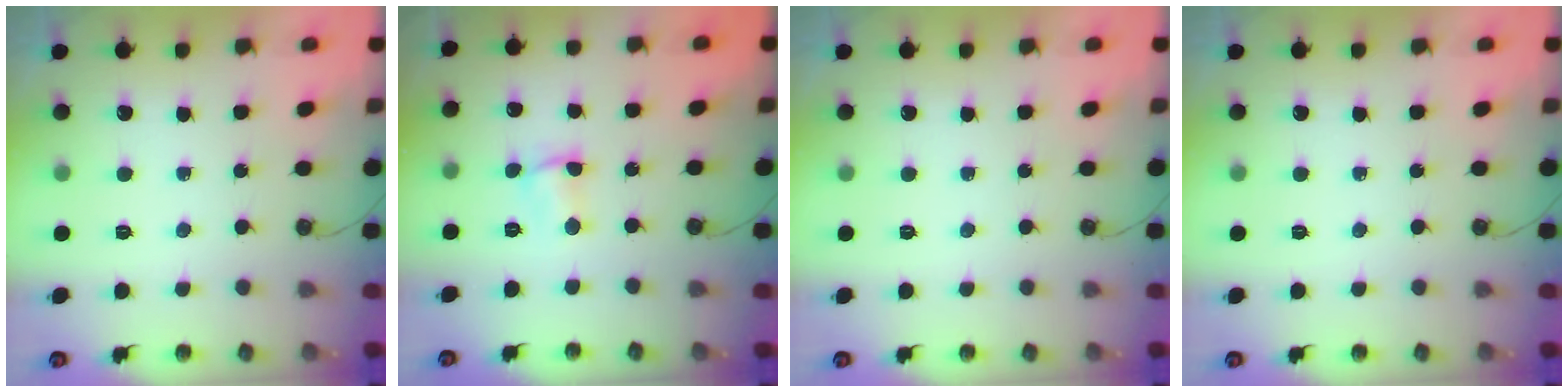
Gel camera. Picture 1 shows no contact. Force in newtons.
{"total": 1.6, "press": 1.5, "slide": 0.5}
{"total": 0.0}
{"total": 0.0}